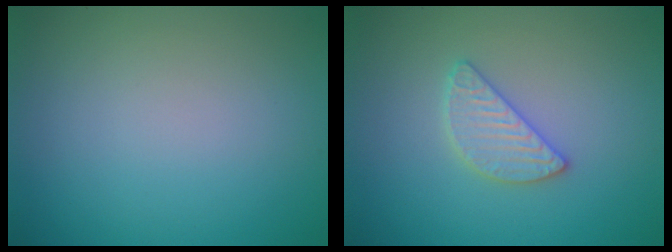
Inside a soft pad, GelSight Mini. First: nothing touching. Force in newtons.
{"total": 2.6, "press": 2.6, "slide": 0.3}